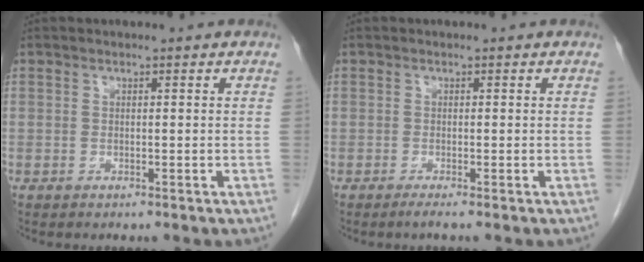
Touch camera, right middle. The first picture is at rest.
{"total": 0.8, "force": [-0.6, -0.3, 0.5], "torque": [-0.009, -0.001, -0.012]}